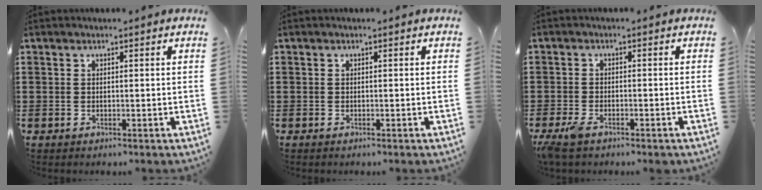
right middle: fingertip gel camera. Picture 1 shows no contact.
{"total": 0.0}
{"total": 2.9, "force": [-2.0, 0.9, 1.9], "torque": [-0.054, -0.004, -0.043]}